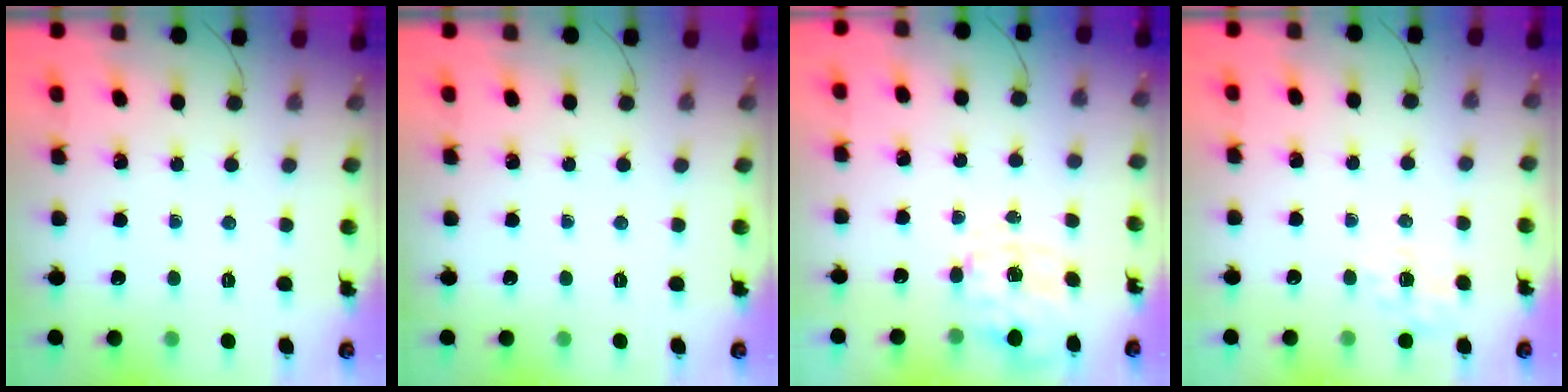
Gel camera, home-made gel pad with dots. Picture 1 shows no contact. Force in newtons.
{"total": 0.0}
{"total": 3.8, "press": 3.7, "slide": 0.9}
{"total": 2.5, "press": 1.8, "slide": 1.7}